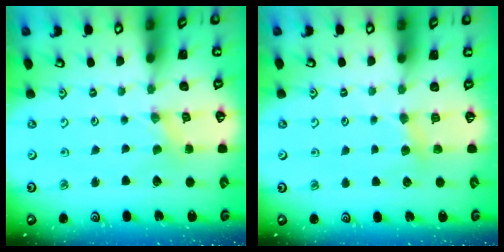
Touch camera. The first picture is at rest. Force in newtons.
{"total": 3.9, "press": 3.9, "slide": 0.6}